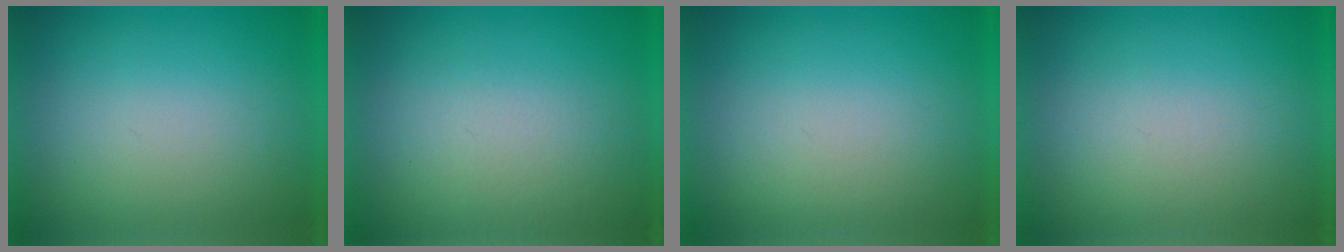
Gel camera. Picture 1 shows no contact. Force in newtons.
{"total": 3.7}
{"total": 1.1}
{"total": 1.2}